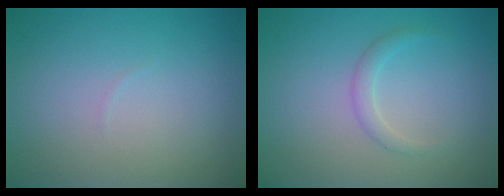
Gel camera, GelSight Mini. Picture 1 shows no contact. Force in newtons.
{"total": 1.2, "press": 1.2, "slide": 0.0}